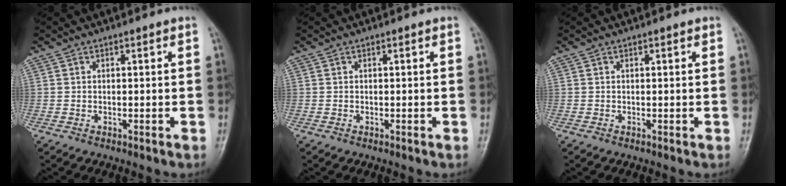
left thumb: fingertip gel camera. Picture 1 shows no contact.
{"total": 0.0}
{"total": 0.0}